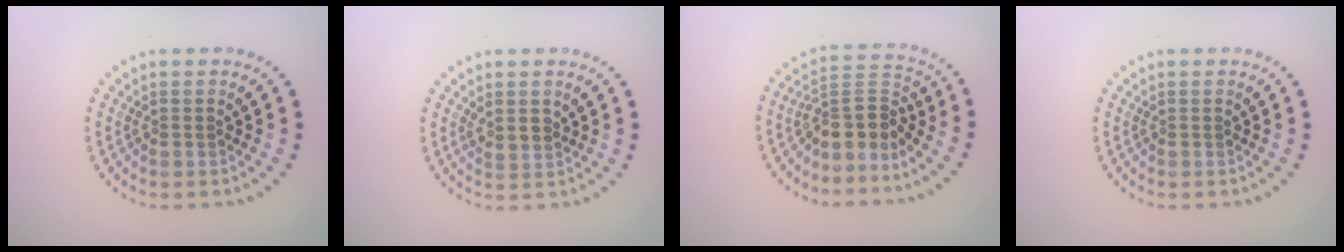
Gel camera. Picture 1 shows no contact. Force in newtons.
{"total": 1.2, "press": 0.9, "slide": 0.7}
{"total": 3.9, "press": 3.0, "slide": 2.4}
{"total": 0.0}